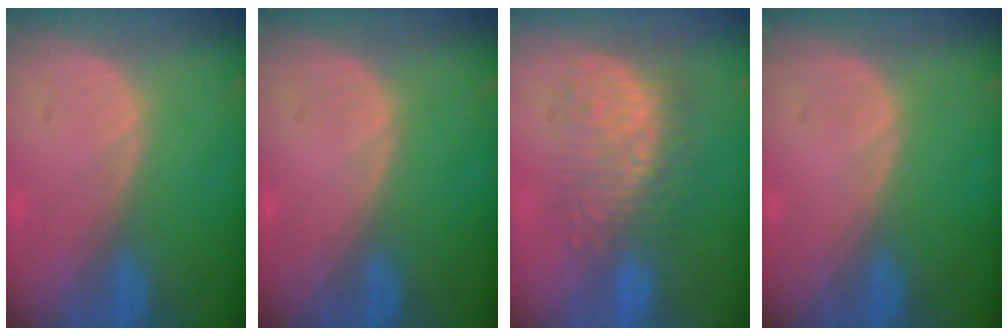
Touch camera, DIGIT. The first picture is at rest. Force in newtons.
{"total": 0.0}
{"total": 9.2, "press": 8.4, "slide": 3.9}
{"total": 0.0}